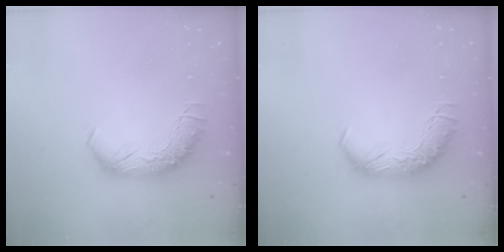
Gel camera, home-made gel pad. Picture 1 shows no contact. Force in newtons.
{"total": 0.0}